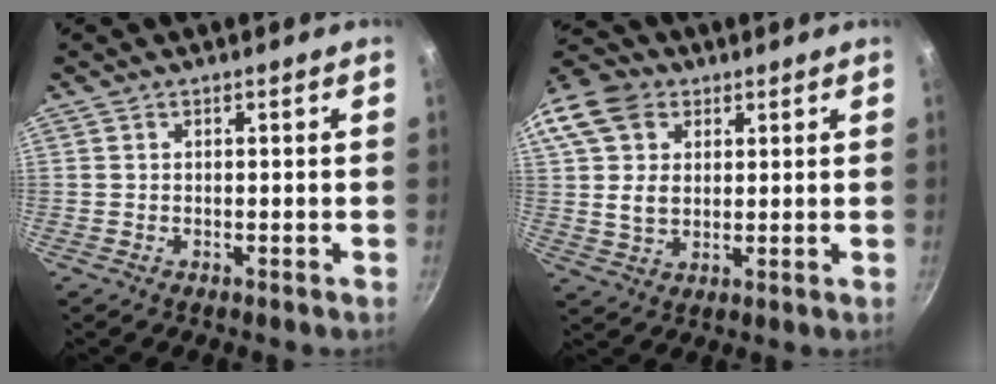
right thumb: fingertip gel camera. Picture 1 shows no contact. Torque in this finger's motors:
{"motor_torque": [0.29, 0.66, 0.30, 0.03, 0.29]}